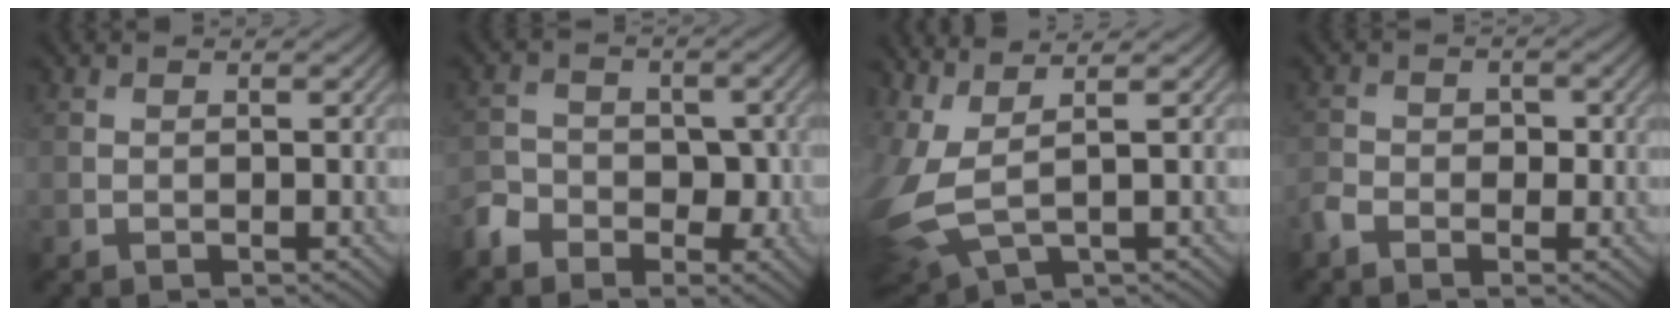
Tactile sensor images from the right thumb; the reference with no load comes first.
{"total": 4.7, "force": [-2.7, 3.3, 2.0], "torque": [-0.037, -0.002, -0.057]}
{"total": 8.3, "force": [1.1, 3.4, 7.5], "torque": [-0.214, -0.006, 0.030]}
{"total": 2.8, "force": [-1.6, 1.8, 1.5], "torque": [-0.032, 0.002, -0.038]}